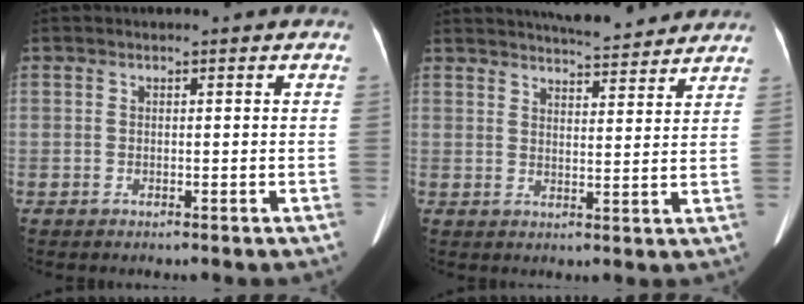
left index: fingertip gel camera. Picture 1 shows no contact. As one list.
[{"total": 12.2, "force": [11.3, 1.5, 4.4], "torque": [-0.061, 0.007, 0.146]}]